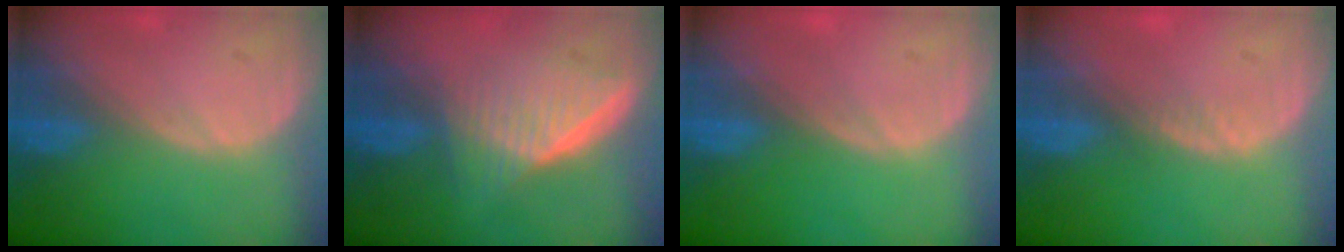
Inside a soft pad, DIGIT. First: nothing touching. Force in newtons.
{"total": 6.8, "press": 6.1, "slide": 3.1}
{"total": 0.0}
{"total": 0.9, "press": 0.9, "slide": 0.2}